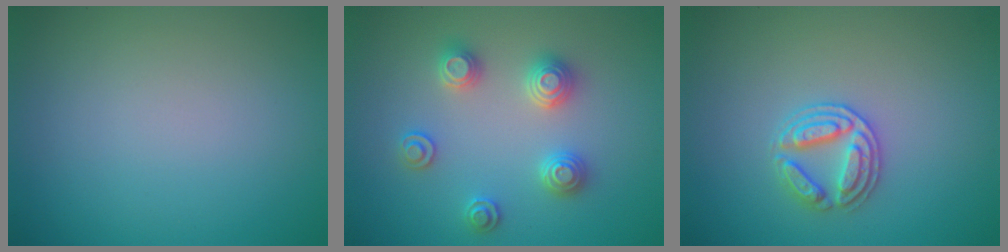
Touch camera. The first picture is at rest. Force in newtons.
{"total": 3.0, "press": 3.0, "slide": 0.5}
{"total": 2.7, "press": 2.6, "slide": 0.7}